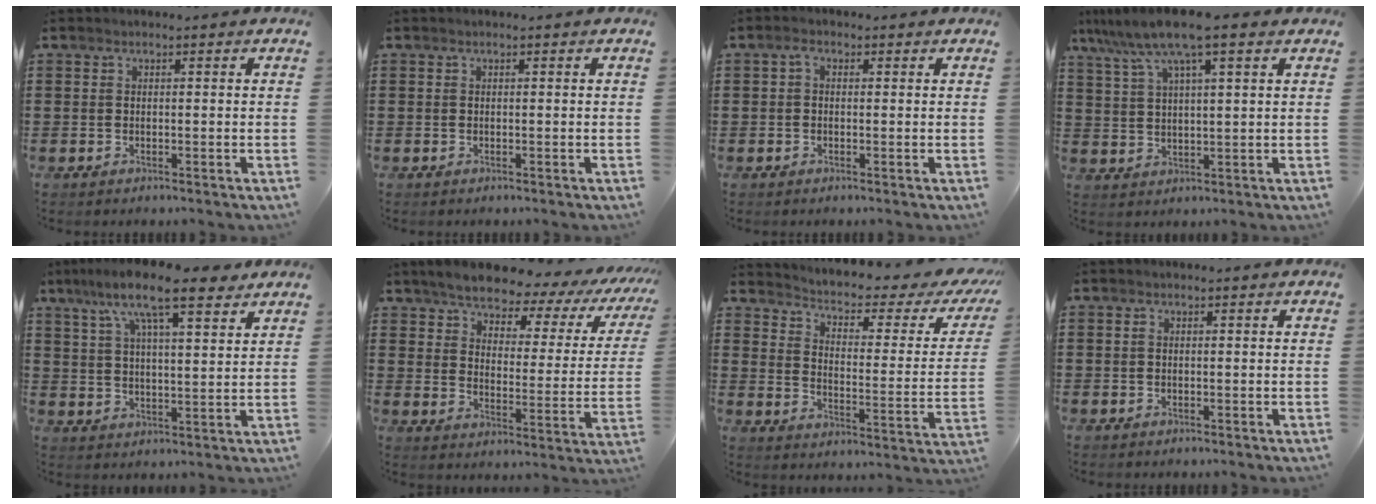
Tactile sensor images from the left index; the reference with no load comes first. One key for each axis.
{"total": 0.0}
{"total": 1.4, "fx": -0.1, "fy": 0.9, "fz": 1.0, "tx": -0.022, "ty": 0.005, "tz": -0.004}
{"total": 9.0, "fx": 6.1, "fy": 1.1, "fz": 6.6, "tx": -0.142, "ty": -0.010, "tz": 0.106}
{"total": 11.4, "fx": 8.1, "fy": 2.8, "fz": 7.6, "tx": -0.154, "ty": -0.012, "tz": 0.137}
{"total": 5.9, "fx": 5.4, "fy": 1.2, "fz": 2.1, "tx": -0.063, "ty": -0.040, "tz": 0.086}
{"total": 2.9, "fx": 1.5, "fy": 0.6, "fz": 2.3, "tx": -0.058, "ty": -0.020, "tz": 0.013}
{"total": 0.5, "fx": 0.0, "fy": 0.3, "fz": 0.4, "tx": -0.010, "ty": -0.001, "tz": 0.000}